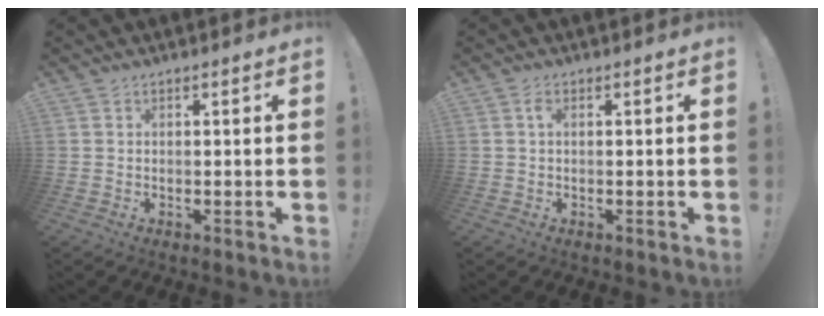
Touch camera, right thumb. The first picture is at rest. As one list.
[{"total": 1.5, "force": [0.3, 0.7, 1.3], "torque": [-0.022, 0.002, 0.003]}]